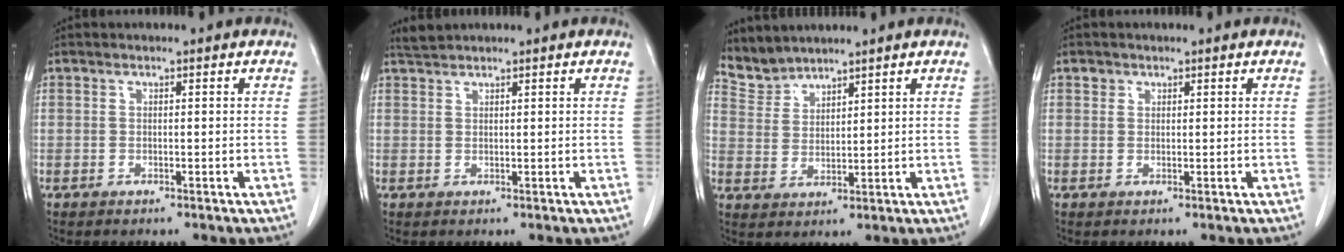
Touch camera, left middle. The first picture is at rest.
{"total": 1.5, "force": [1.5, -0.2, 0.0], "torque": [-0.007, 0.006, 0.036]}
{"total": 4.3, "force": [4.2, 0.6, -0.6], "torque": [0.007, 0.004, 0.095]}
{"total": 1.0, "force": [0.6, 0.8, 0.1], "torque": [0.009, -0.001, 0.005]}